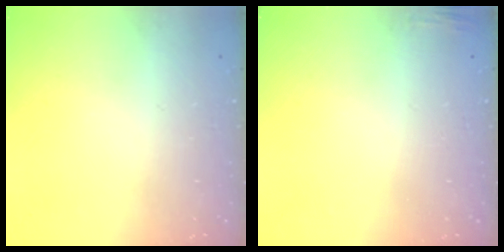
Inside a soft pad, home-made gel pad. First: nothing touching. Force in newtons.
{"total": 3.1, "press": 3.0, "slide": 0.8}